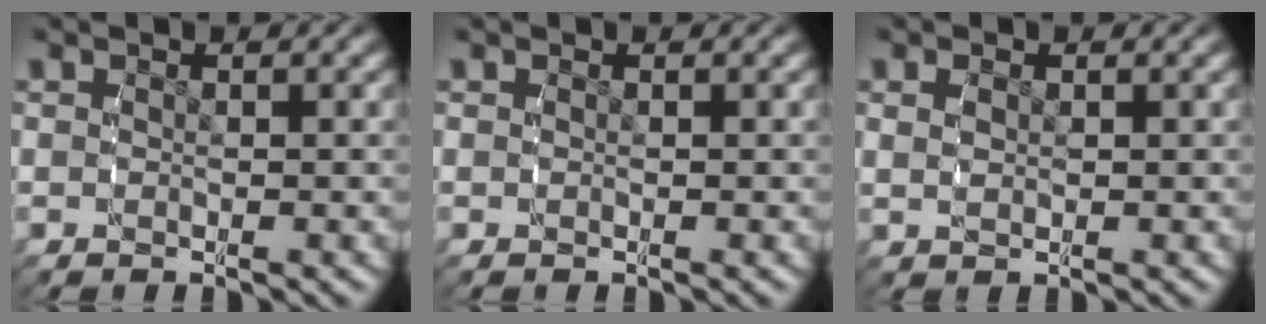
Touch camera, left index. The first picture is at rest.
{"total": 0.0}
{"total": 1.0, "force": [0.5, 0.4, 0.8], "torque": [-0.017, -0.003, 0.015]}